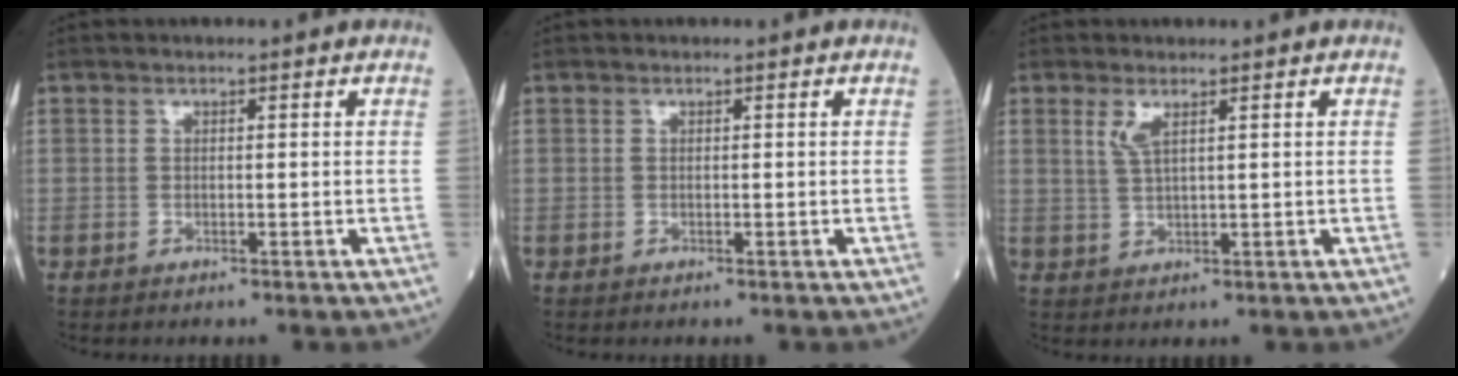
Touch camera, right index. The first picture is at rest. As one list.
[{"total": 0.0}, {"total": 2.5, "force": [1.3, 0.2, 2.1], "torque": [-0.052, -0.002, 0.031]}]